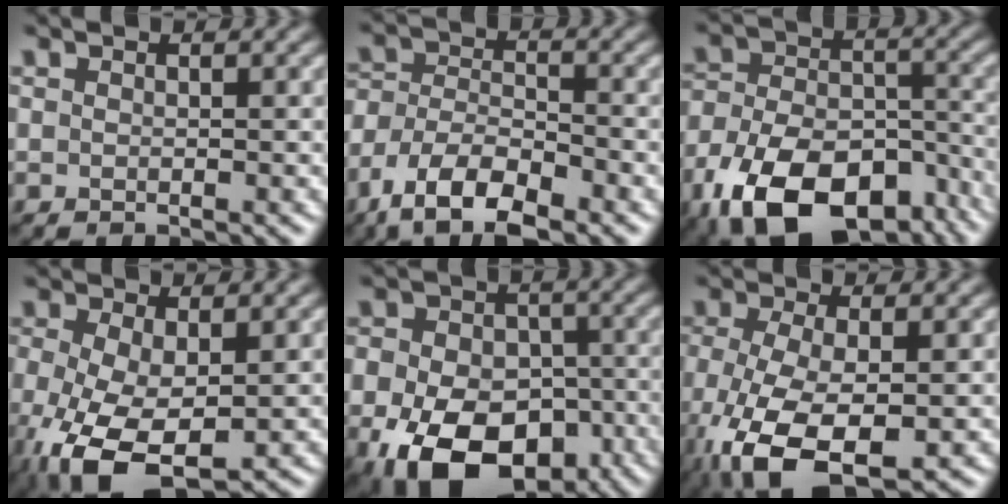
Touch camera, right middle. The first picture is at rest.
{"total": 8.4, "force": [-5.6, 3.5, 5.3], "torque": [-0.101, -0.006, -0.107]}
{"total": 14.1, "force": [-8.5, 7.8, 8.1], "torque": [-0.174, -0.027, -0.137]}
{"total": 8.1, "force": [-2.5, 3.8, 6.7], "torque": [-0.154, -0.022, -0.044]}
{"total": 14.8, "force": [-5.9, 9.8, 9.4], "torque": [-0.163, -0.042, -0.096]}
{"total": 9.4, "force": [-4.1, 4.0, 7.5], "torque": [-0.170, -0.025, -0.072]}